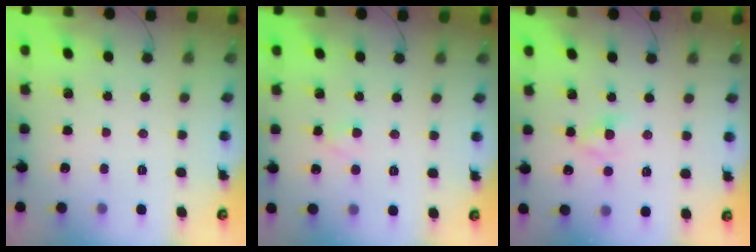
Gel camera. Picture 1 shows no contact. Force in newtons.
{"total": 1.9, "press": 1.7, "slide": 0.9}
{"total": 2.6, "press": 2.4, "slide": 1.1}